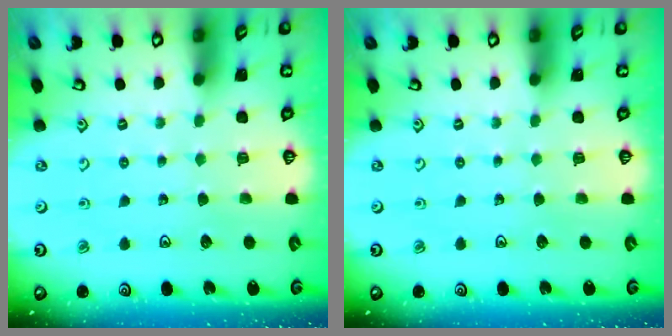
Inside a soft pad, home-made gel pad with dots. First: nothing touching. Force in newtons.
{"total": 0.0}